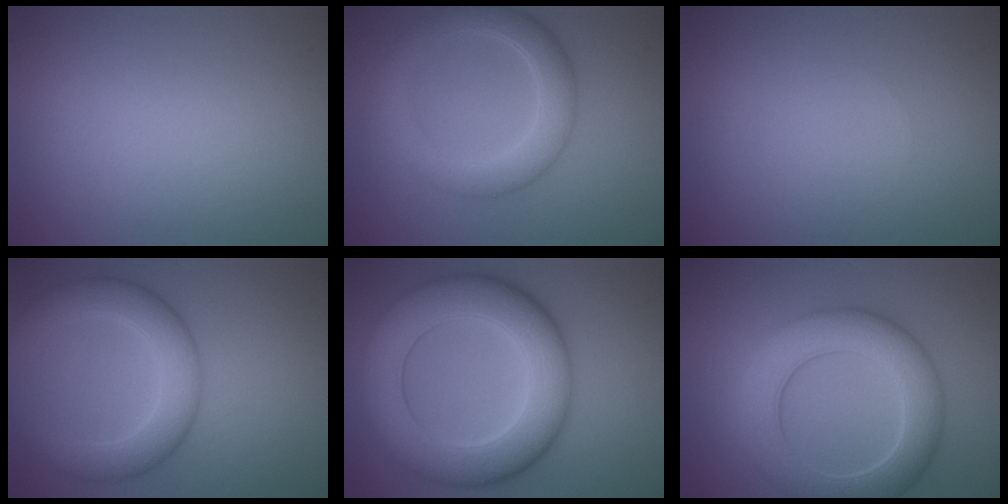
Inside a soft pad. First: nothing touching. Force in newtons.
{"total": 4.7, "press": 4.7, "slide": 0.1}
{"total": 0.0}
{"total": 5.9, "press": 5.9, "slide": 0.2}
{"total": 10.5, "press": 10.5, "slide": 0.1}
{"total": 7.6, "press": 7.6, "slide": 0.4}